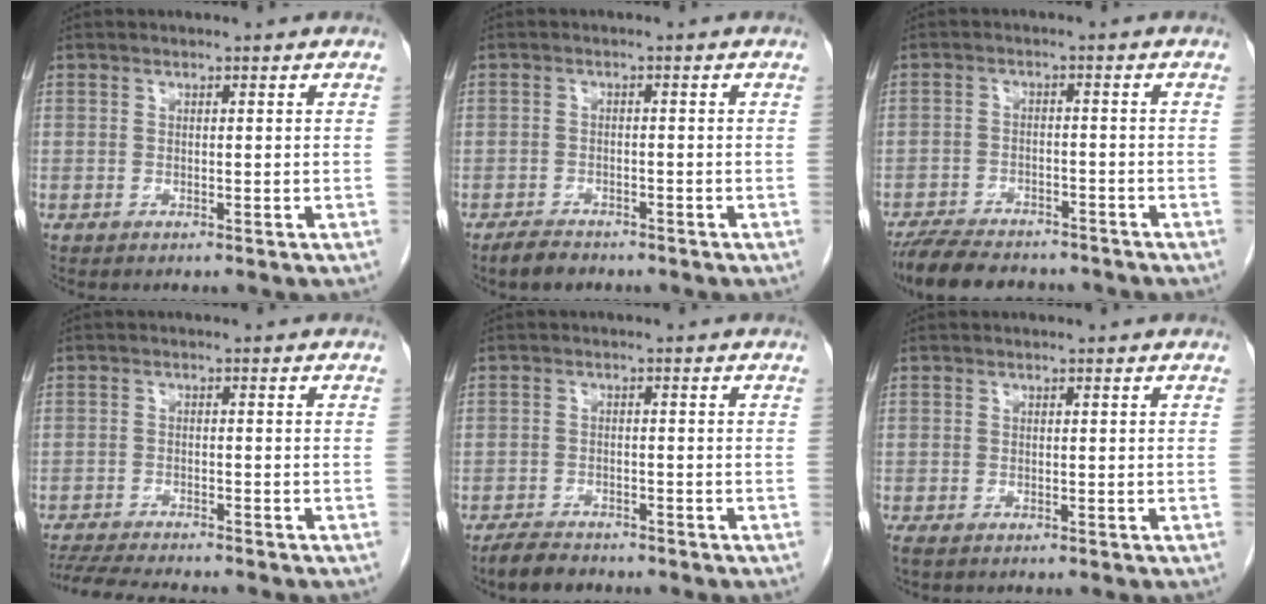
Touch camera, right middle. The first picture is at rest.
{"total": 3.1, "force": [-2.6, 1.2, 1.1], "torque": [-0.024, -0.001, -0.041]}
{"total": 12.1, "force": [-10.4, 3.8, 4.9], "torque": [-0.088, -0.003, -0.155]}
{"total": 9.4, "force": [-8.5, 0.9, 3.9], "torque": [-0.063, -0.015, -0.133]}
{"total": 4.0, "force": [-3.5, 1.4, 1.3], "torque": [-0.028, -0.004, -0.060]}
{"total": 1.3, "force": [-1.0, 0.6, 0.7], "torque": [-0.015, -0.004, -0.013]}